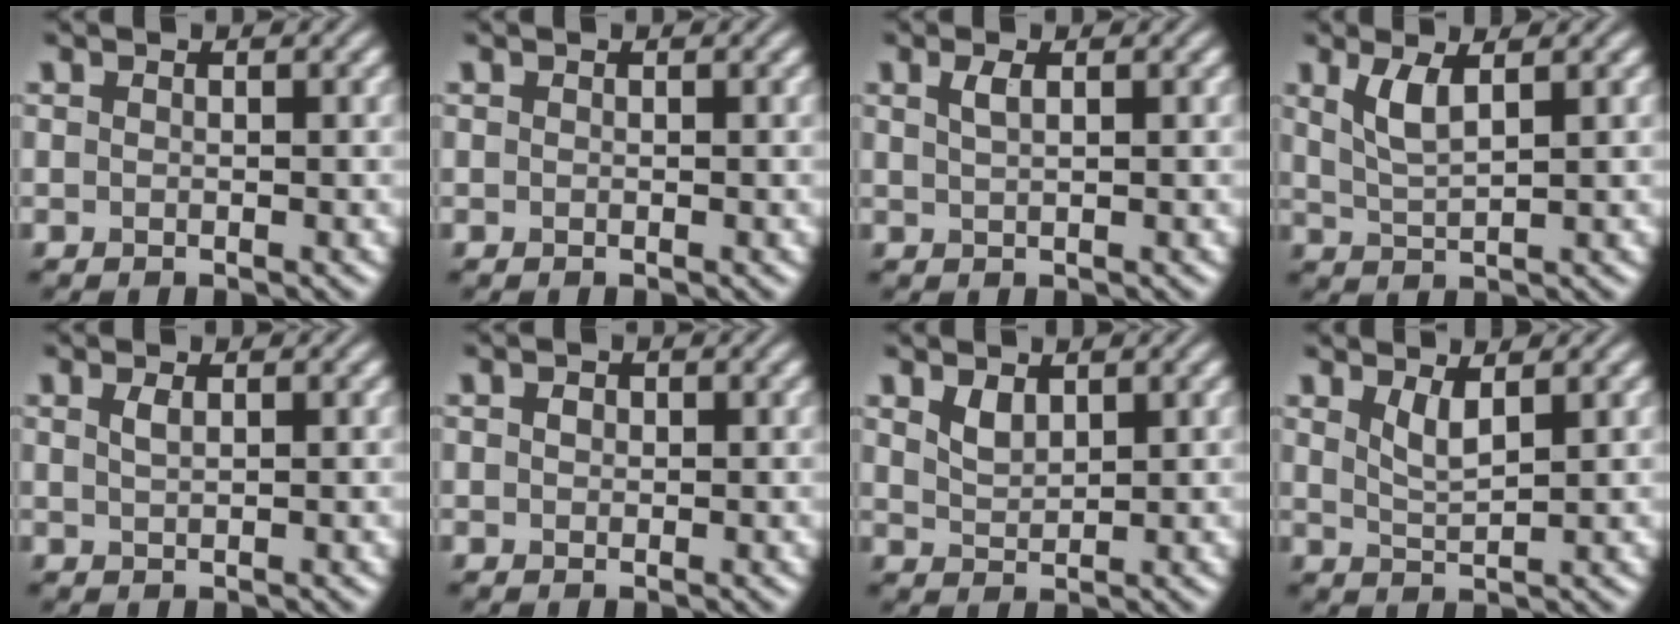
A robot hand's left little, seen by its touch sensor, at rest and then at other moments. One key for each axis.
{"total": 0.0}
{"total": 1.4, "fx": 0.6, "fy": 0.4, "fz": 1.1, "tx": -0.022, "ty": 0.004, "tz": 0.011}
{"total": 2.8, "fx": 1.3, "fy": 0.8, "fz": 2.3, "tx": -0.051, "ty": -0.005, "tz": 0.031}
{"total": 0.9, "fx": 0.5, "fy": 0.3, "fz": 0.7, "tx": -0.016, "ty": 0.001, "tz": 0.010}
{"total": 0.7, "fx": 0.2, "fy": 0.6, "fz": 0.4, "tx": -0.008, "ty": -0.002, "tz": 0.001}
{"total": 1.7, "fx": 1.1, "fy": 0.8, "fz": 0.9, "tx": -0.021, "ty": -0.003, "tz": 0.028}
{"total": 2.1, "fx": 1.3, "fy": 0.5, "fz": 1.5, "tx": -0.031, "ty": -0.007, "tz": 0.028}